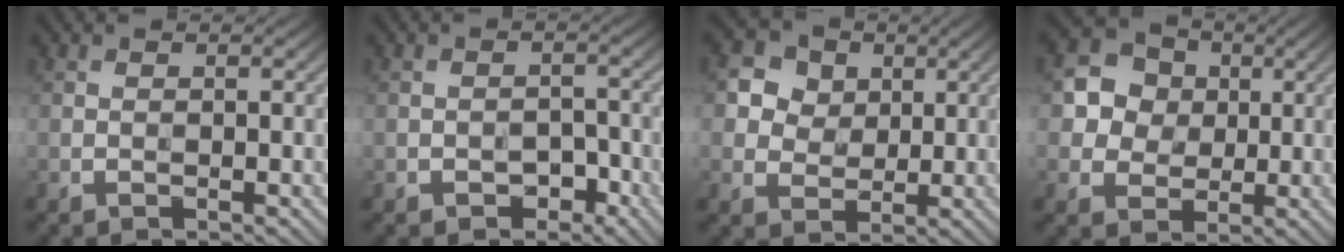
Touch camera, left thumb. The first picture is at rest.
{"total": 2.7, "force": [-1.7, 1.6, 1.5], "torque": [-0.019, 0.005, -0.026]}
{"total": 6.3, "force": [2.5, 5.2, 2.5], "torque": [-0.082, -0.001, 0.043]}
{"total": 6.5, "force": [1.4, 5.8, 2.5], "torque": [-0.072, 0.015, 0.010]}